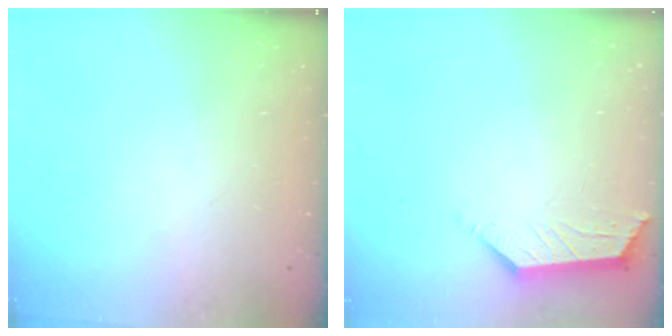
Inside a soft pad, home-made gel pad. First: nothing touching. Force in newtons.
{"total": 2.1, "press": 2.0, "slide": 0.5}